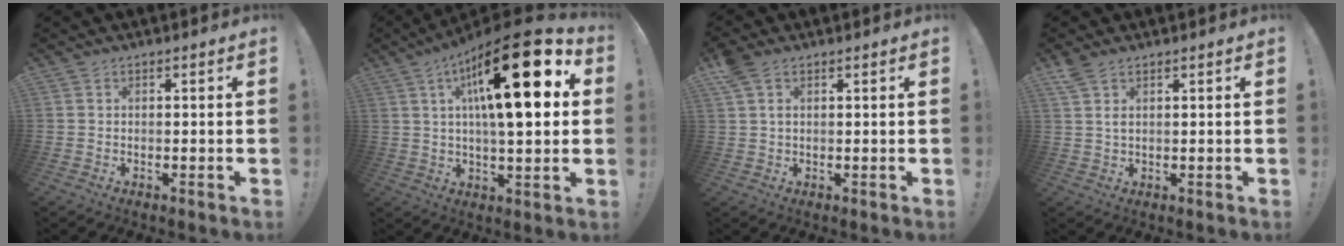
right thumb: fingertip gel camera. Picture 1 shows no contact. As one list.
[{"total": 25.0, "force": [7.4, 7.3, 22.8], "torque": [-0.365, -0.031, 0.110]}, {"total": 3.0, "force": [1.5, 1.8, 1.8], "torque": [-0.042, 0.005, 0.030]}, {"total": 2.7, "force": [1.7, 1.0, 1.9], "torque": [-0.045, -0.002, 0.032]}]